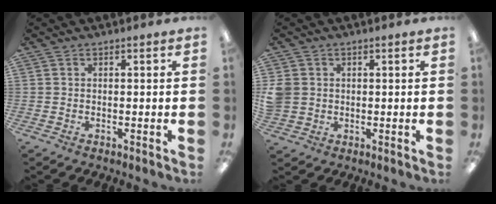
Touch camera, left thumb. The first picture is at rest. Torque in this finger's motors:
{"motor_torque": [0.20, 0.18, 0.71, -0.34, 0.02]}